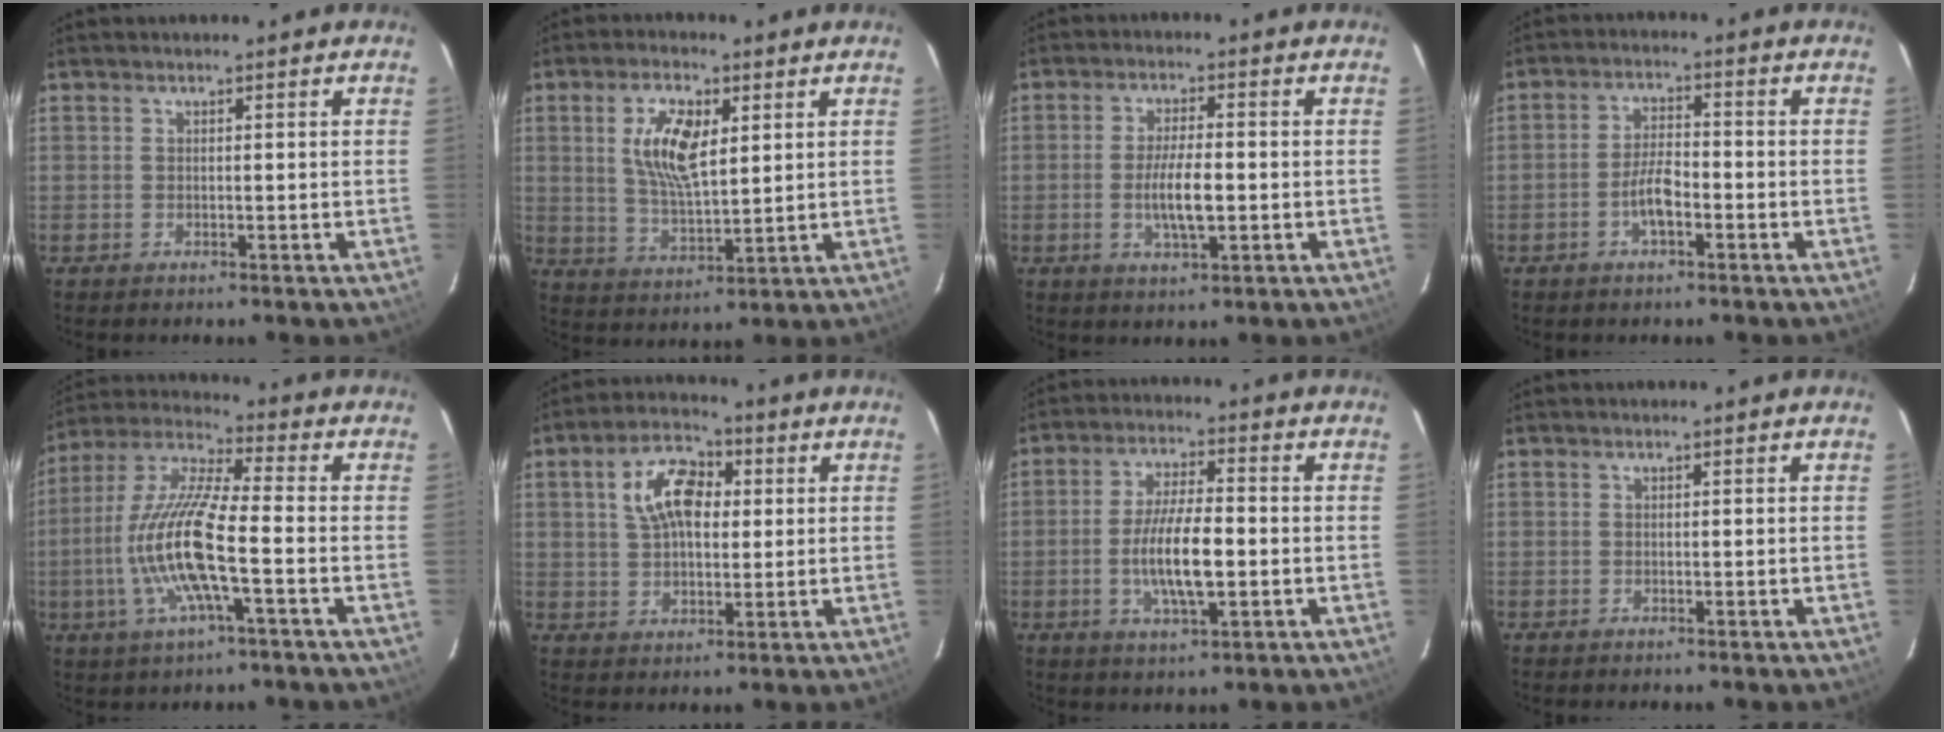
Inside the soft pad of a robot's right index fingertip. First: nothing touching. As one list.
[{"total": 8.1, "force": [3.2, 4.1, 6.2], "torque": [-0.114, 0.004, 0.067]}, {"total": 6.7, "force": [-1.2, 1.8, 6.3], "torque": [-0.123, -0.004, -0.021]}, {"total": 5.0, "force": [-2.3, 1.7, 4.1], "torque": [-0.087, 0.007, -0.041]}, {"total": 15.3, "force": [-3.6, 2.4, 14.7], "torque": [-0.298, -0.004, -0.073]}, {"total": 10.4, "force": [2.6, 6.3, 7.8], "torque": [-0.147, 0.029, 0.045]}, {"total": 10.1, "force": [-1.9, 2.9, 9.5], "torque": [-0.185, -0.003, -0.034]}, {"total": 0.0}]